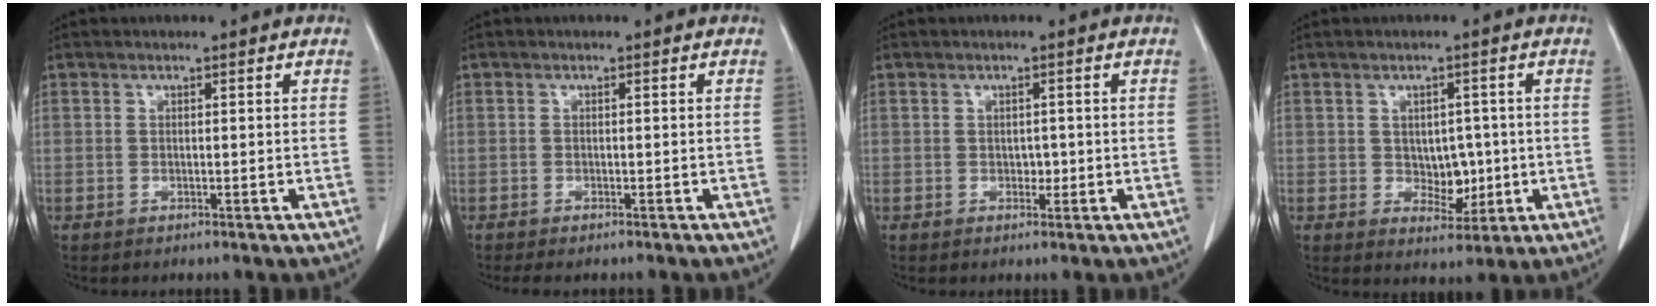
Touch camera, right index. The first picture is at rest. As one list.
[{"total": 2.2, "force": [-1.9, 0.5, 1.0], "torque": [-0.014, -0.006, -0.025]}, {"total": 1.2, "force": [-0.2, 0.9, 0.8], "torque": [-0.012, 0.001, -0.002]}, {"total": 4.6, "force": [-0.3, 3.3, 3.2], "torque": [-0.037, 0.005, 0.006]}]